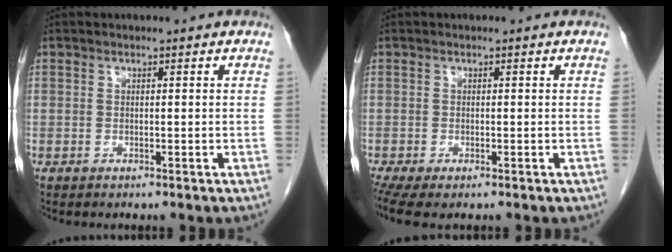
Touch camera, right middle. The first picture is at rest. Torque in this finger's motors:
{"motor_torque": [1.14, -0.98, 0.26, 0.10]}